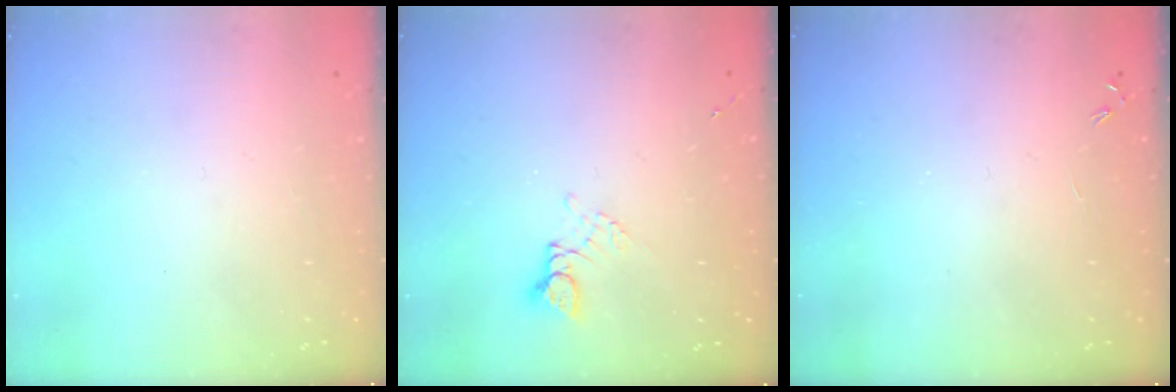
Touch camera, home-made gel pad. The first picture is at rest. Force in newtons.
{"total": 3.8, "press": 3.7, "slide": 0.4}
{"total": 0.0}